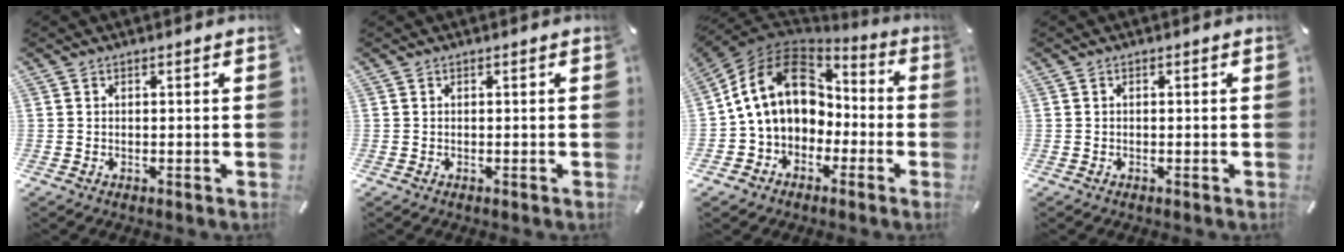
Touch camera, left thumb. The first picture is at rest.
{"total": 0.0}
{"total": 16.8, "force": [2.1, 13.1, 10.3], "torque": [-0.219, 0.013, 0.036]}
{"total": 0.0}